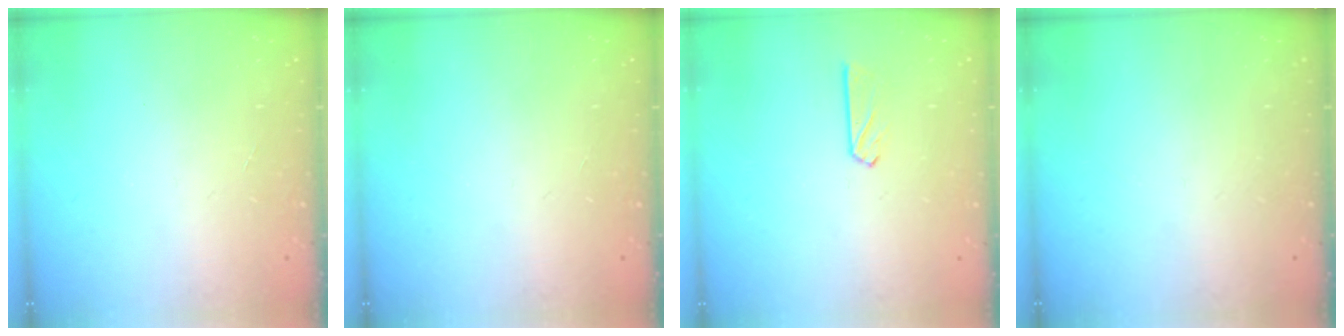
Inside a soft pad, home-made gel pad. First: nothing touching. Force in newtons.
{"total": 0.0}
{"total": 4.0, "press": 3.9, "slide": 0.3}
{"total": 0.0}